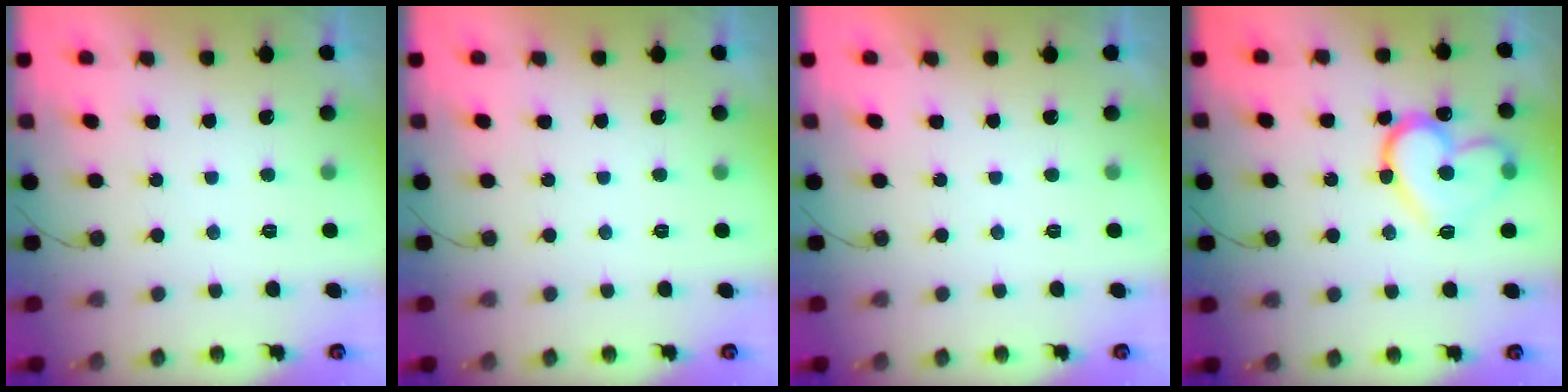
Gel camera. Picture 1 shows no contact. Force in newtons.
{"total": 0.0}
{"total": 1.7, "press": 1.7, "slide": 0.0}
{"total": 16.4, "press": 16.3, "slide": 1.9}